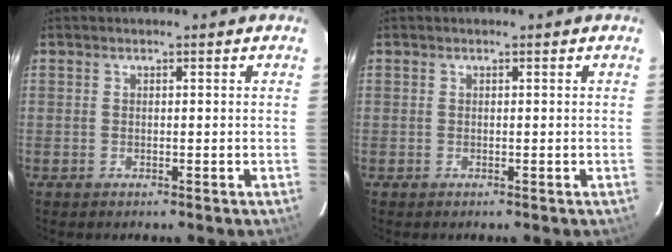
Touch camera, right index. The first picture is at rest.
{"total": 0.0}